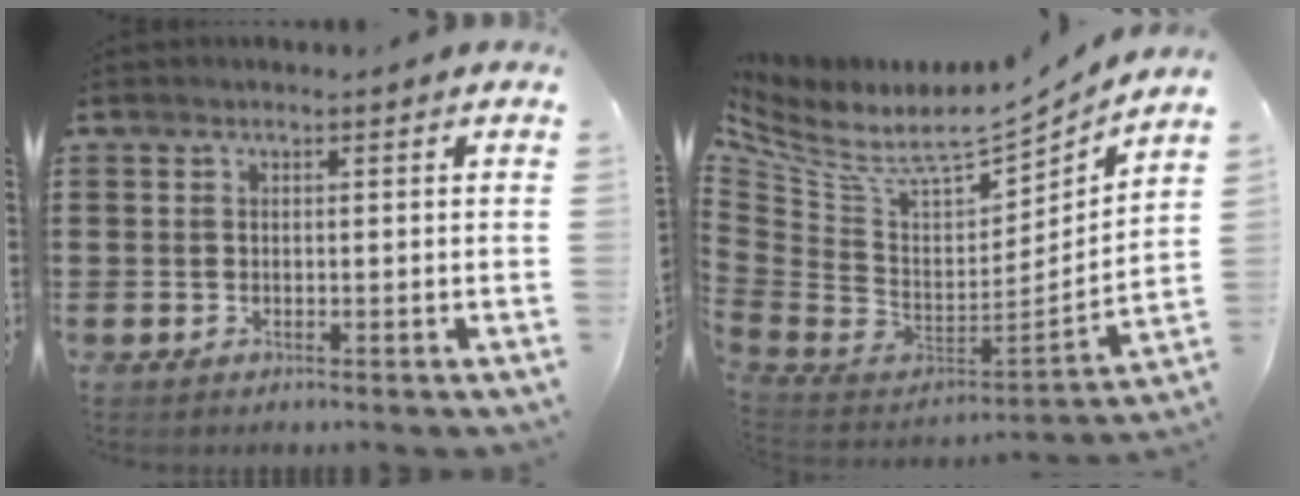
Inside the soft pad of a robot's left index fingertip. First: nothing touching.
{"total": 8.1, "force": [5.7, 2.8, 5.0], "torque": [-0.136, -0.060, 0.093]}